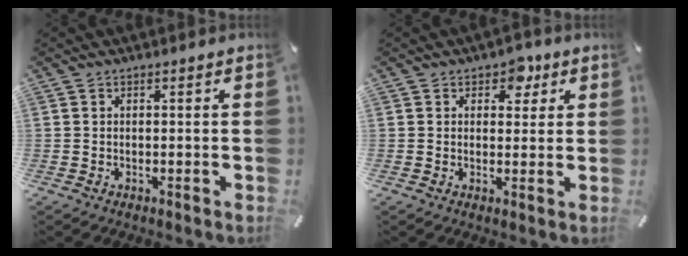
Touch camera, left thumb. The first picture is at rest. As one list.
[{"total": 4.7, "force": [2.3, 3.4, 2.2], "torque": [-0.011, -0.005, 0.033]}]